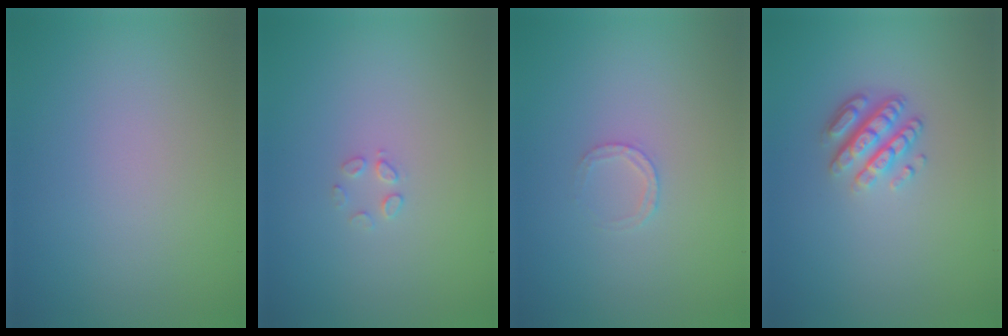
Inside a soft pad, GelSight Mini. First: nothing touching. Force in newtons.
{"total": 1.0, "press": 1.0, "slide": 0.1}
{"total": 1.3, "press": 1.3, "slide": 0.2}
{"total": 3.6, "press": 2.6, "slide": 2.4}